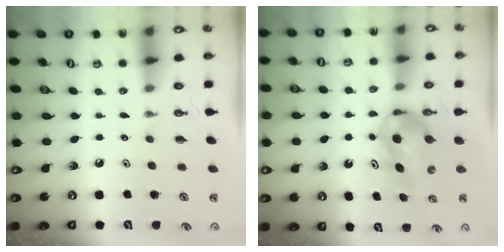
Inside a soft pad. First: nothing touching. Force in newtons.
{"total": 8.2, "press": 4.4, "slide": 6.9}